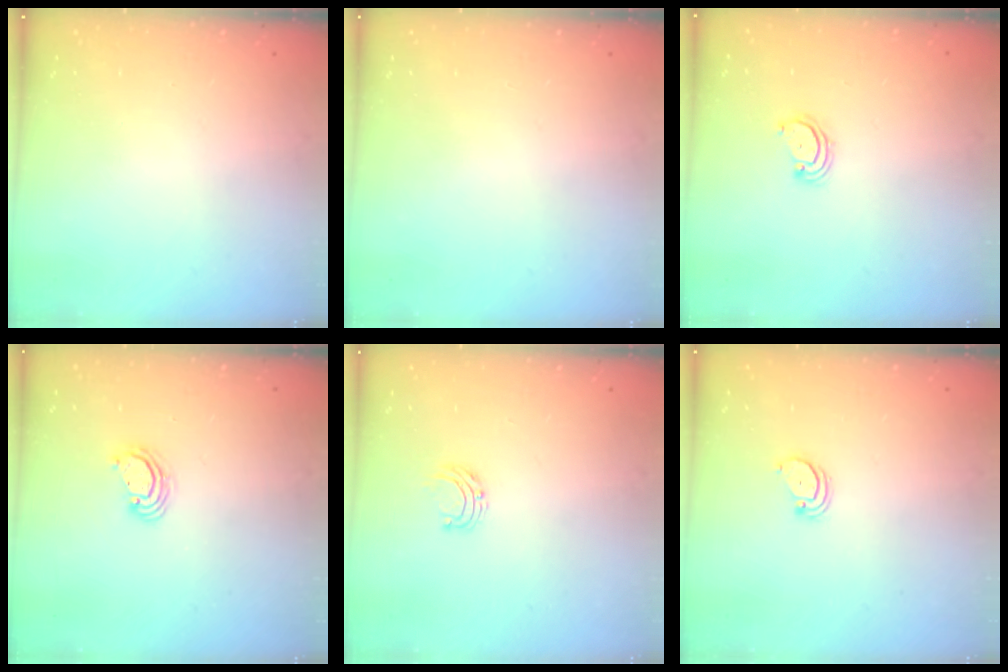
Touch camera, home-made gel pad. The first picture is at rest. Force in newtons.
{"total": 0.0}
{"total": 2.3, "press": 2.2, "slide": 0.2}
{"total": 3.8, "press": 3.8, "slide": 0.2}
{"total": 4.6, "press": 4.6, "slide": 0.5}
{"total": 2.1, "press": 2.1, "slide": 0.2}